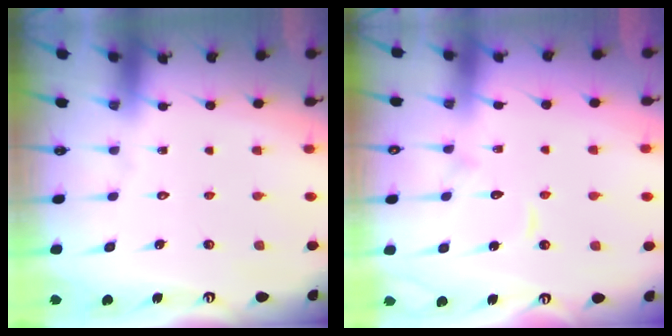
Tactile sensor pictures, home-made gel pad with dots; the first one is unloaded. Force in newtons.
{"total": 7.4, "press": 7.3, "slide": 0.7}